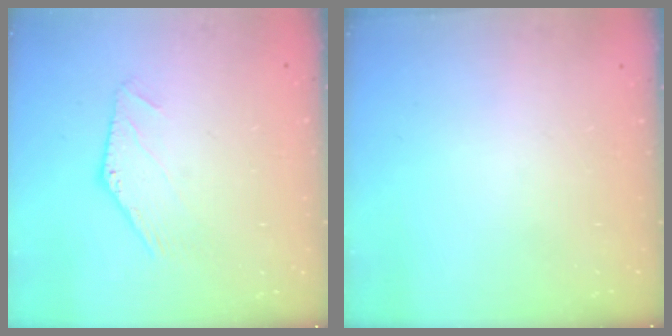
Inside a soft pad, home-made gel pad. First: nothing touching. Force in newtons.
{"total": 0.0}